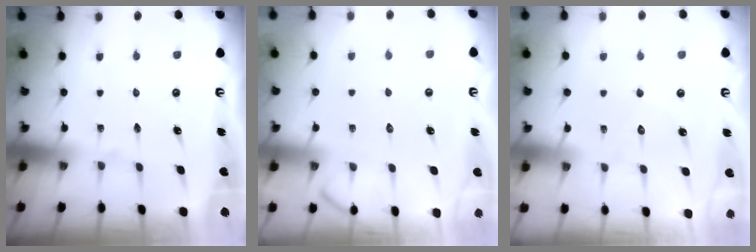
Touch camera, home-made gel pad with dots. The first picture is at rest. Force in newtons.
{"total": 4.6, "press": 4.5, "slide": 0.6}
{"total": 5.1, "press": 5.1, "slide": 0.4}